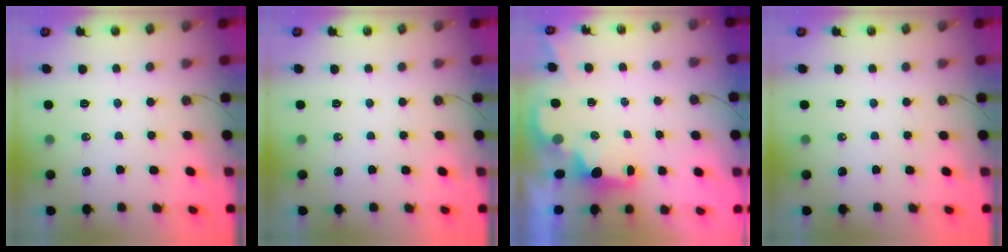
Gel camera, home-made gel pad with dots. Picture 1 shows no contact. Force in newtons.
{"total": 0.0}
{"total": 1.9, "press": 1.7, "slide": 0.7}
{"total": 0.0}